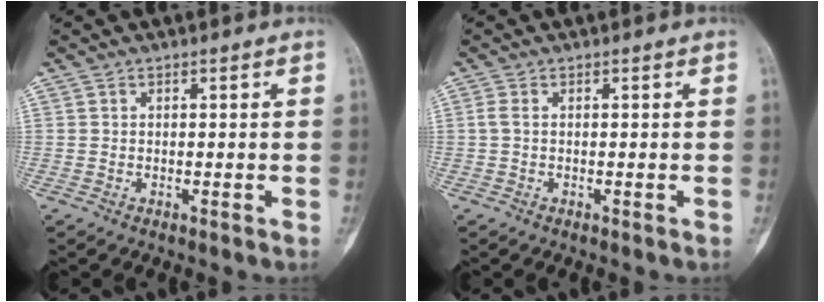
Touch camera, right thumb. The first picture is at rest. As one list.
[{"total": 1.1, "force": [-0.1, 0.4, 1.0], "torque": [-0.026, -0.002, -0.003]}]